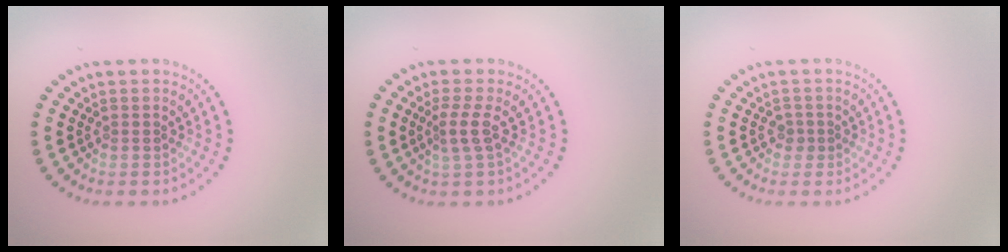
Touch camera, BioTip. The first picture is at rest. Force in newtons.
{"total": 2.1, "press": 1.5, "slide": 1.5}
{"total": 0.9, "press": 0.8, "slide": 0.4}